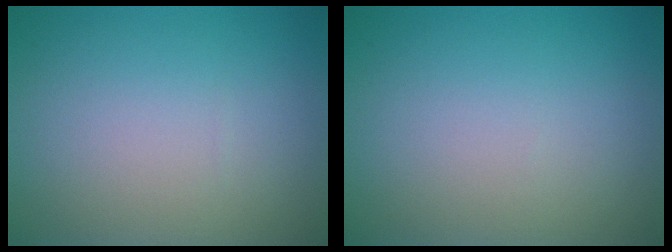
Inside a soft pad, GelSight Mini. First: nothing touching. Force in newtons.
{"total": 0.0}